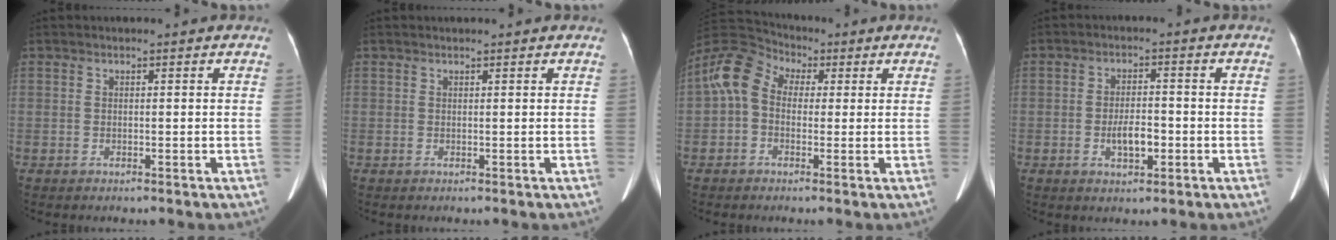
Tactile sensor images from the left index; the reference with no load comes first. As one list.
[{"total": 1.6, "force": [1.5, 0.0, 0.6], "torque": [-0.009, 0.007, 0.018]}, {"total": 8.4, "force": [1.2, 6.2, 5.4], "torque": [-0.122, 0.045, 0.020]}, {"total": 4.1, "force": [-1.8, 1.5, 3.4], "torque": [-0.059, -0.006, -0.024]}]